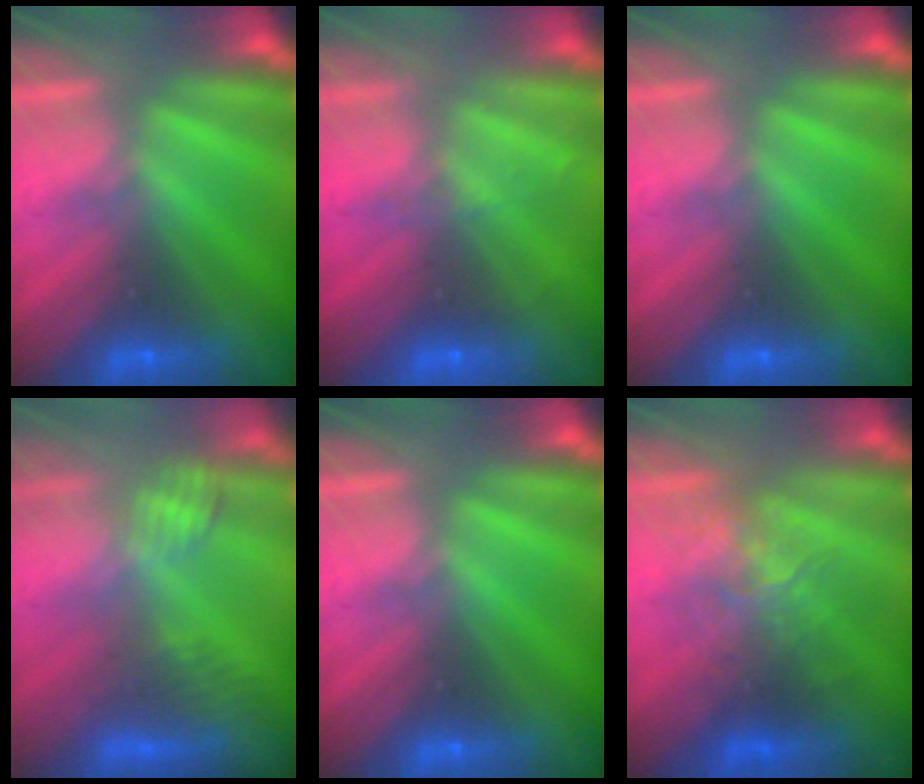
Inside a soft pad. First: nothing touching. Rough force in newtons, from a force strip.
{"total": 1.9}
{"total": 0.0}
{"total": 2.8}
{"total": 0.0}
{"total": 2.4}